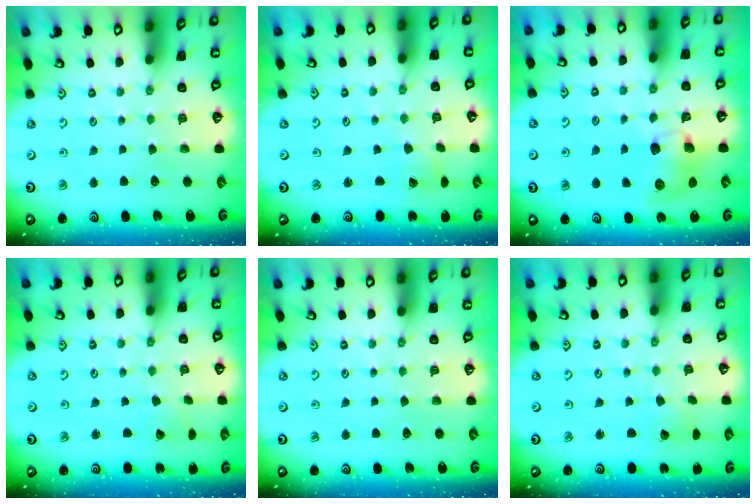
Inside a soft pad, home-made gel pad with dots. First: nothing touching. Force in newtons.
{"total": 2.3, "press": 2.3, "slide": 0.2}
{"total": 8.8, "press": 8.7, "slide": 1.1}
{"total": 1.2, "press": 1.2, "slide": 0.0}
{"total": 0.0}
{"total": 2.5, "press": 2.5, "slide": 0.2}